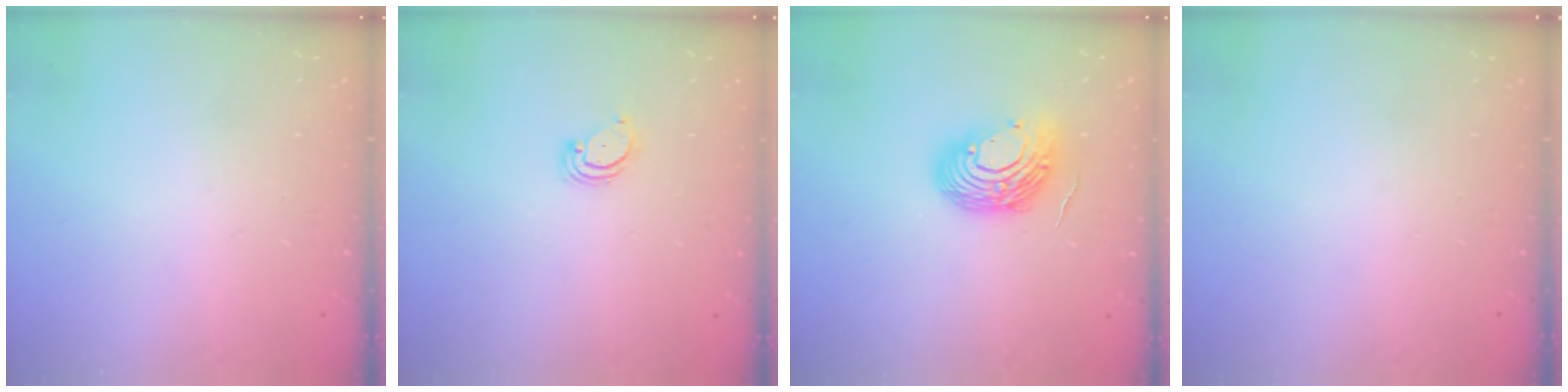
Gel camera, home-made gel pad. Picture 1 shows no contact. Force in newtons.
{"total": 2.2, "press": 2.2, "slide": 0.3}
{"total": 13.3, "press": 13.1, "slide": 2.1}
{"total": 0.0}